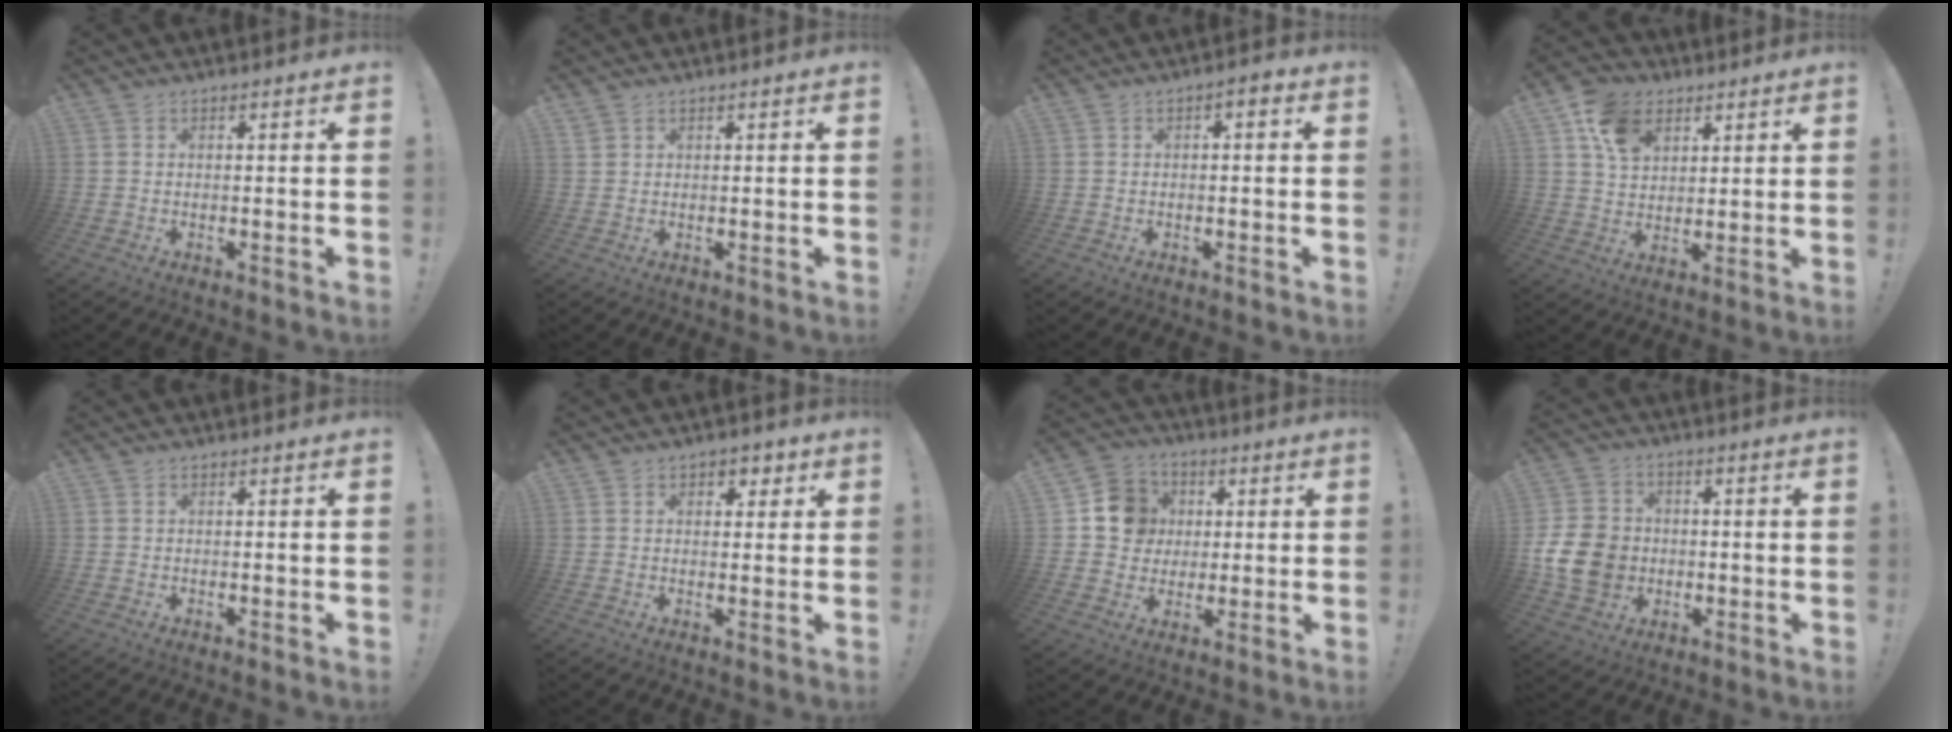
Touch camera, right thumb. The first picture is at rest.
{"total": 1.3, "force": [1.0, 0.8, 0.3], "torque": [-0.004, -0.003, 0.019]}
{"total": 2.0, "force": [-1.0, 0.7, 1.6], "torque": [-0.032, 0.014, -0.019]}
{"total": 11.4, "force": [5.6, 8.6, 4.9], "torque": [-0.071, -0.020, 0.109]}
{"total": 0.0}
{"total": 3.4, "force": [1.4, 2.8, 1.4], "torque": [-0.008, -0.003, 0.020]}
{"total": 11.1, "force": [1.5, 10.6, 2.9], "torque": [-0.027, 0.005, 0.036]}
{"total": 14.0, "force": [-2.8, 11.6, 7.2], "torque": [-0.129, 0.027, -0.042]}